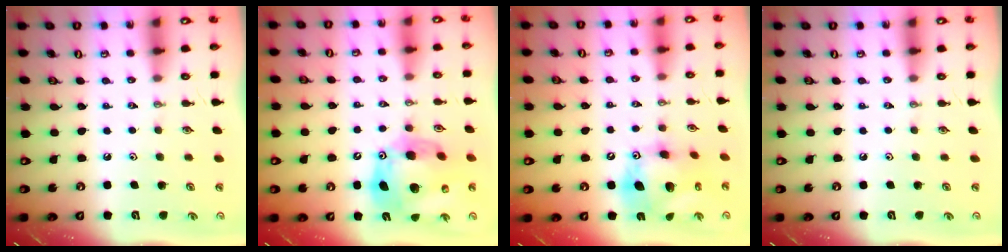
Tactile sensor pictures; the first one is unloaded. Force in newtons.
{"total": 19.2, "press": 19.0, "slide": 2.2}
{"total": 15.6, "press": 15.5, "slide": 1.6}
{"total": 0.0}